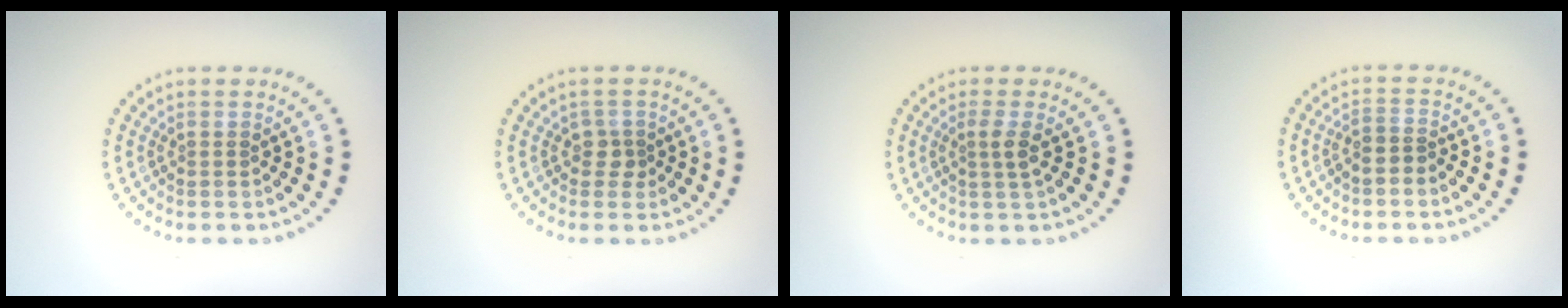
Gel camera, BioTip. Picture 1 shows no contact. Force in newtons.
{"total": 1.4, "press": 1.1, "slide": 0.8}
{"total": 1.6, "press": 1.1, "slide": 1.2}
{"total": 1.6, "press": 1.4, "slide": 0.7}